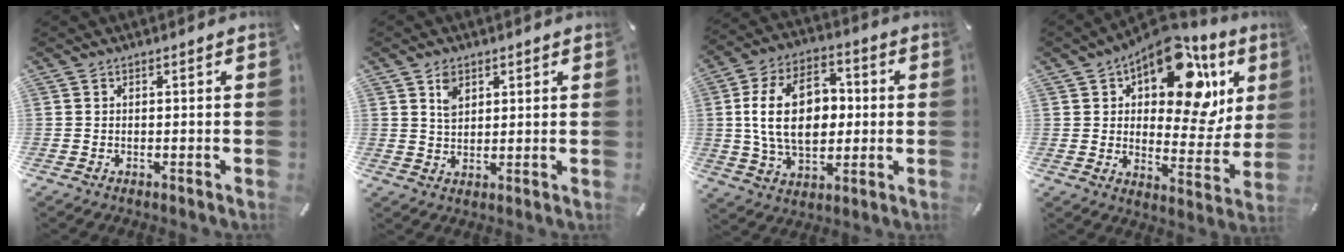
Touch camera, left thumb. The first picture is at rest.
{"total": 4.2, "force": [2.2, 2.9, 2.1], "torque": [-0.031, -0.003, 0.038]}
{"total": 17.5, "force": [1.0, 12.2, 12.5], "torque": [-0.254, 0.012, 0.014]}
{"total": 19.1, "force": [10.7, 10.4, 12.0], "torque": [-0.161, -0.079, 0.178]}